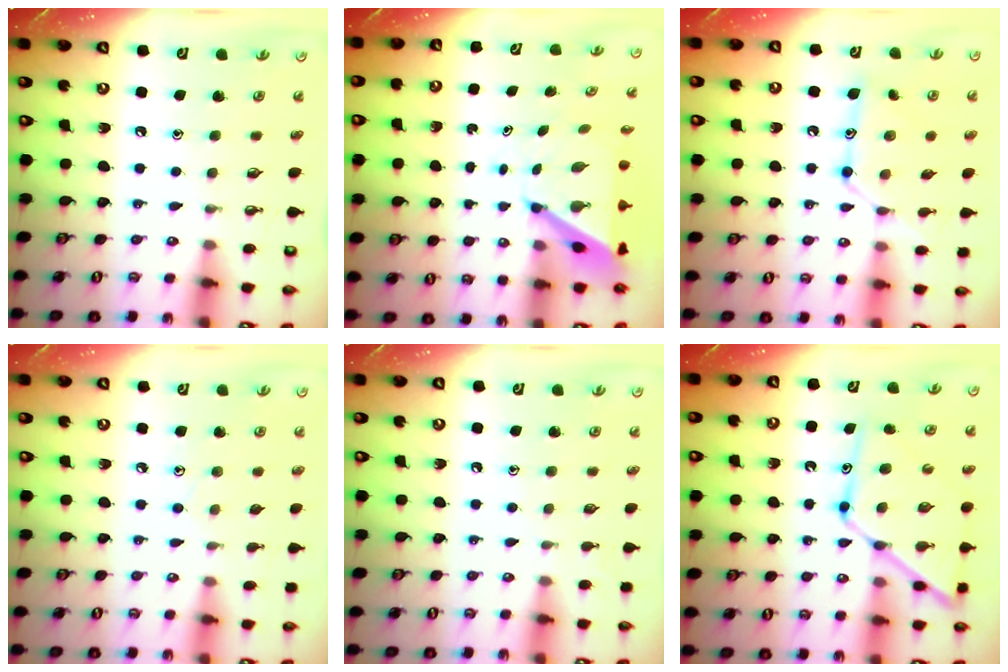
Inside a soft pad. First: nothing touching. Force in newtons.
{"total": 5.6, "press": 5.6, "slide": 0.4}
{"total": 12.4, "press": 12.4, "slide": 0.4}
{"total": 4.9, "press": 4.8, "slide": 0.5}
{"total": 2.5, "press": 2.5, "slide": 0.3}
{"total": 13.8, "press": 13.7, "slide": 1.3}